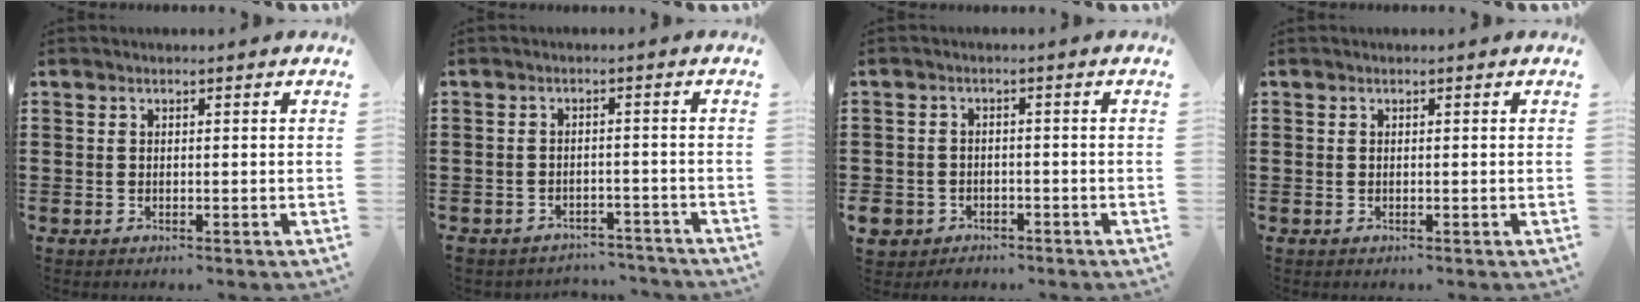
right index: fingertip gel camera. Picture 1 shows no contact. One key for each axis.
{"total": 2.8, "fx": -2.7, "fy": 0.5, "fz": 0.1, "tx": -0.007, "ty": -0.001, "tz": -0.058}
{"total": 2.8, "fx": -2.1, "fy": 1.8, "fz": 0.3, "tx": -0.018, "ty": -0.001, "tz": -0.050}
{"total": 0.0}